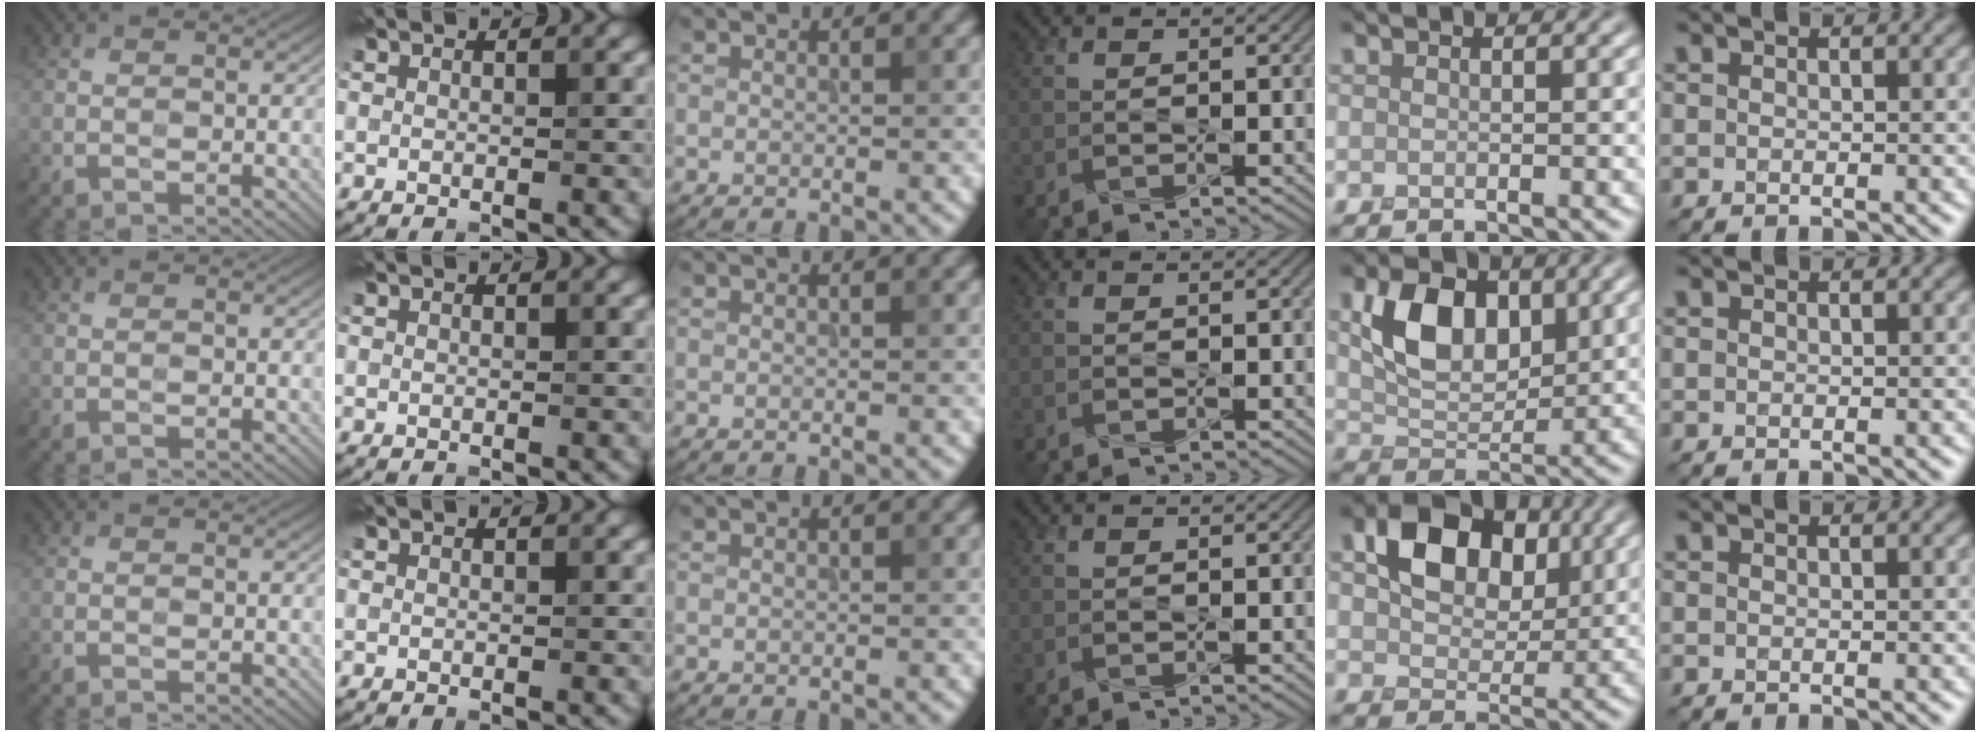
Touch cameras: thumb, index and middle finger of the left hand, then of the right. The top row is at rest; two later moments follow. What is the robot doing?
{"motion": "press", "object": "joystick"}